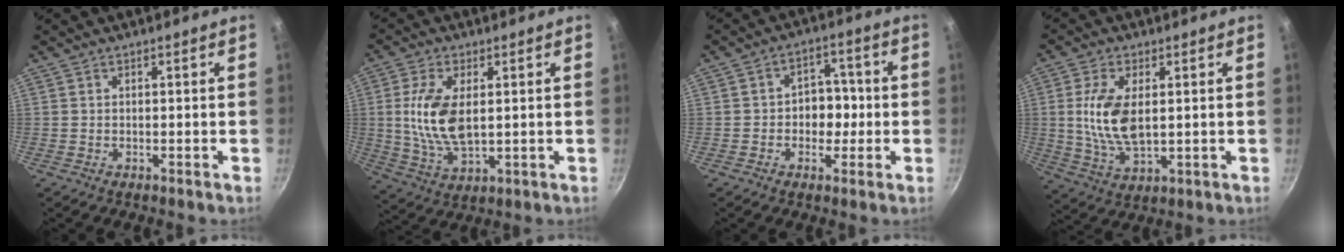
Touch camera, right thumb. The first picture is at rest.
{"total": 11.7, "force": [1.3, 6.0, 10.0], "torque": [-0.194, -0.007, 0.029]}
{"total": 6.9, "force": [-0.9, 5.5, 4.0], "torque": [-0.002, 0.017, -0.019]}
{"total": 11.1, "force": [1.2, 5.6, 9.4], "torque": [-0.183, -0.007, 0.027]}